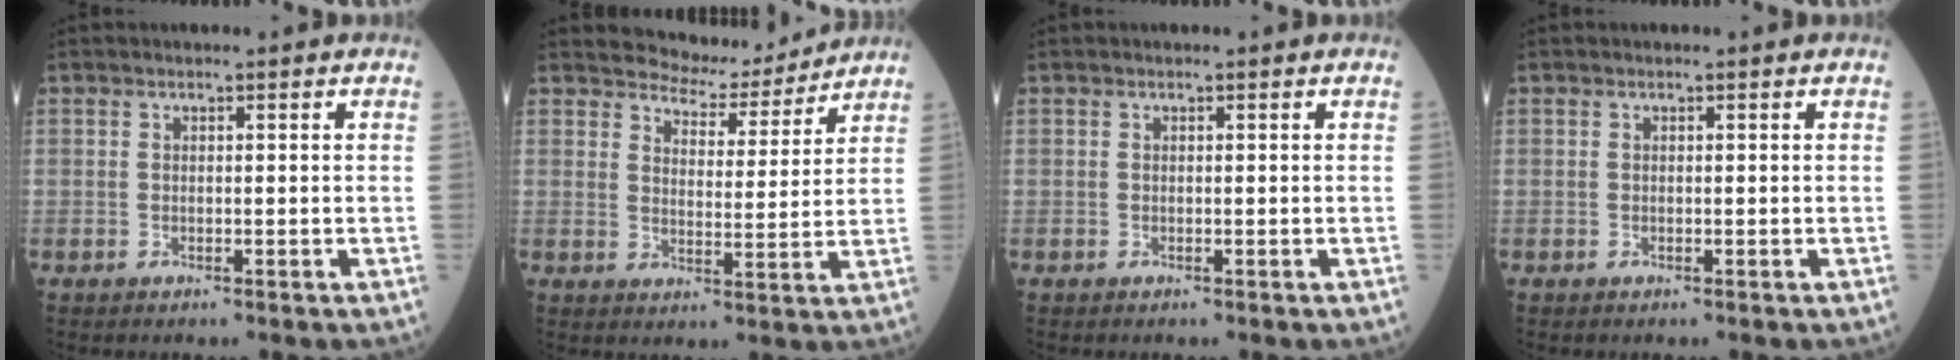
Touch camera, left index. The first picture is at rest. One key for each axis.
{"total": 7.3, "fx": 7.1, "fy": 1.6, "fz": 0.1, "tx": -0.009, "ty": -0.002, "tz": 0.102}
{"total": 0.0}
{"total": 0.0}